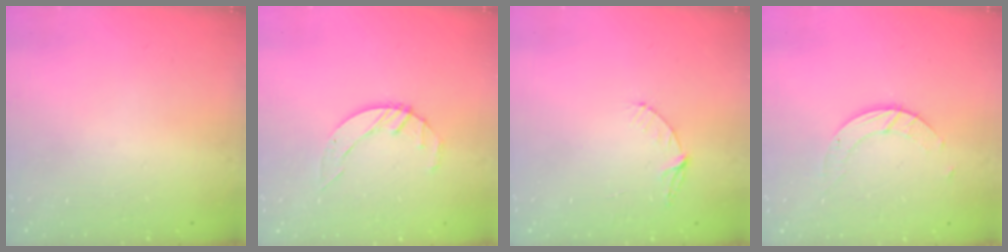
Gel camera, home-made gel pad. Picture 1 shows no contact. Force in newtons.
{"total": 3.4, "press": 3.3, "slide": 0.5}
{"total": 4.7, "press": 4.7, "slide": 0.4}
{"total": 3.0, "press": 3.0, "slide": 0.3}